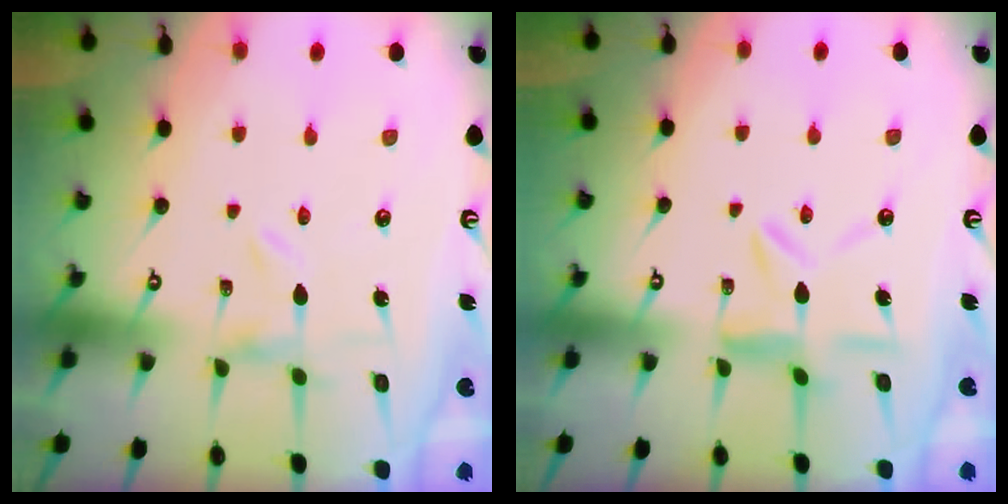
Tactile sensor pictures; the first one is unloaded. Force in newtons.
{"total": 8.6, "press": 8.5, "slide": 0.8}